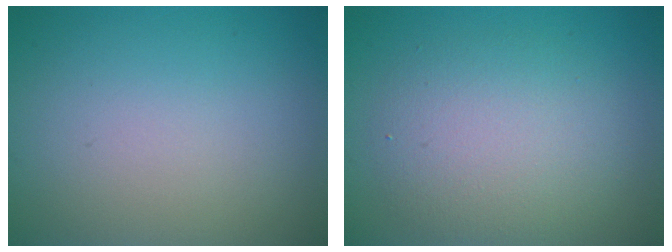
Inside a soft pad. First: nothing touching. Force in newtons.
{"total": 4.8, "press": 4.8, "slide": 0.1}